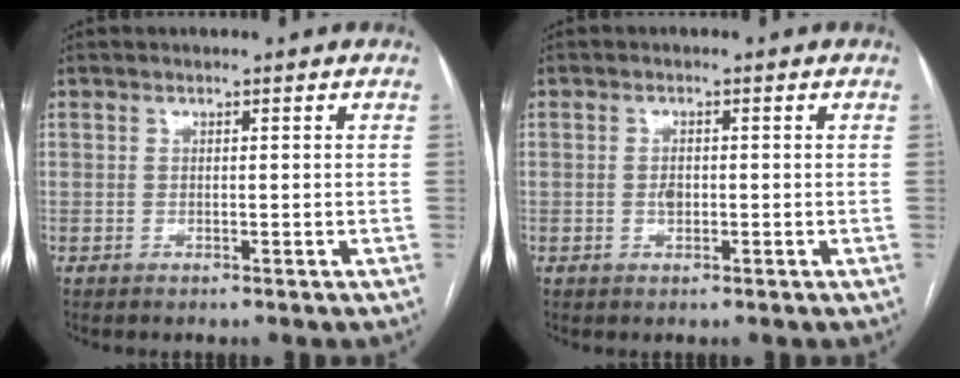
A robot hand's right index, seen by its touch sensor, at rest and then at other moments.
{"total": 1.4, "force": [-0.1, 0.9, 1.1], "torque": [-0.018, 0.003, 0.001]}